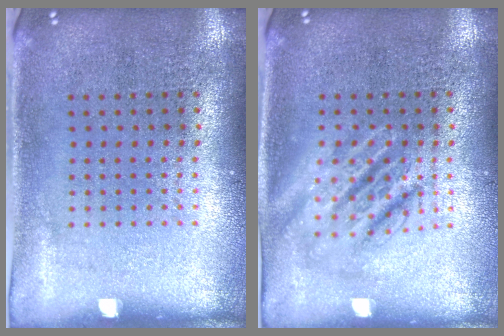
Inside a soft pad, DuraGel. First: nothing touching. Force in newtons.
{"total": 2.4, "press": 2.4, "slide": 0.3}